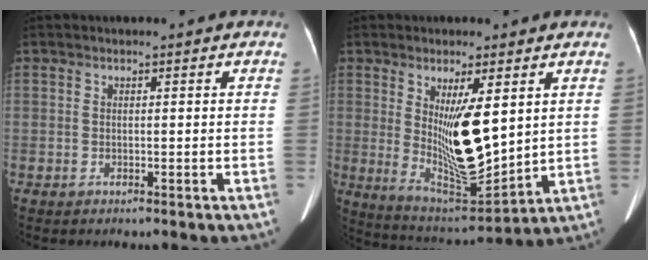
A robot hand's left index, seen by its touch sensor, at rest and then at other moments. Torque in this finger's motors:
{"motor_torque": [1.09, 0.38, 1.05, 0.21]}